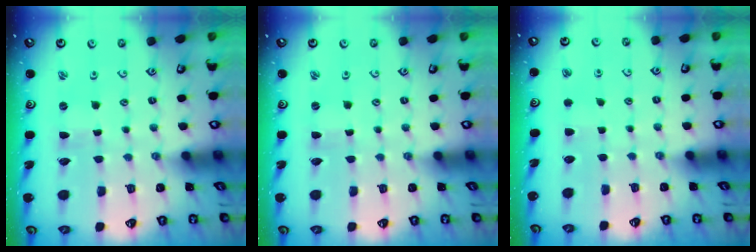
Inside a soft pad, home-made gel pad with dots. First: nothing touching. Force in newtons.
{"total": 0.0}
{"total": 2.7, "press": 2.7, "slide": 0.4}